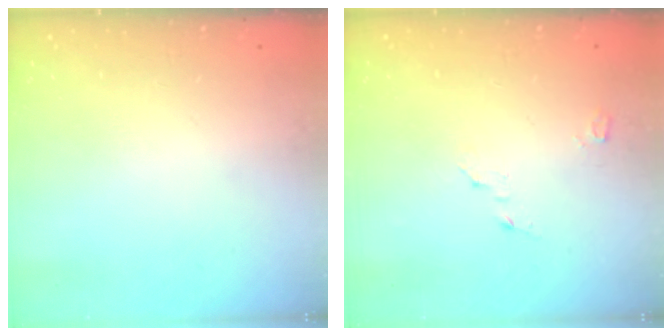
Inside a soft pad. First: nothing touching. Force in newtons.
{"total": 2.4, "press": 2.4, "slide": 0.3}